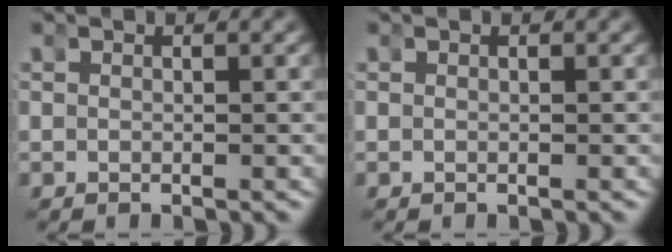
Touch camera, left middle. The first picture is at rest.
{"total": 0.0}